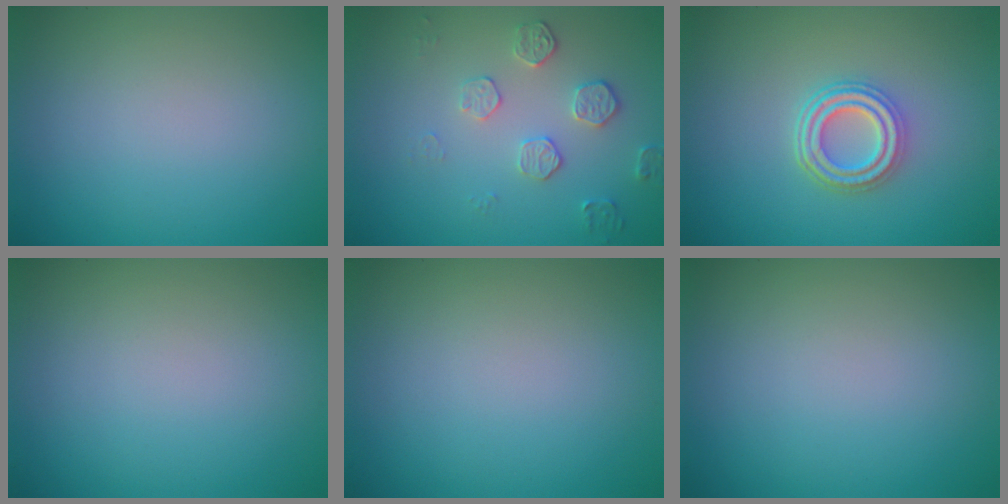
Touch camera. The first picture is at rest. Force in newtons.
{"total": 2.1, "press": 1.5, "slide": 1.4}
{"total": 4.0, "press": 3.1, "slide": 2.6}
{"total": 0.0}
{"total": 0.0}
{"total": 0.0}